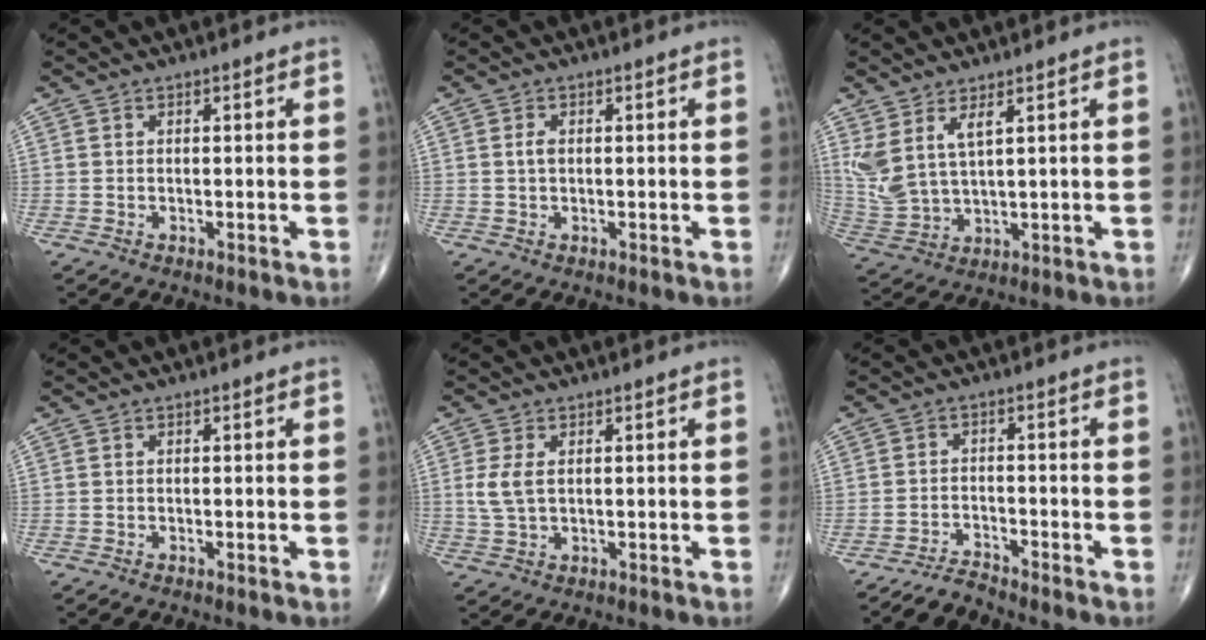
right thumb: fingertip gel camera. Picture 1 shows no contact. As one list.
[{"total": 1.5, "force": [0.2, 0.9, 1.2], "torque": [-0.023, 0.002, 0.002]}, {"total": 8.3, "force": [4.0, 3.1, 6.6], "torque": [-0.150, -0.022, 0.094]}, {"total": 0.0}, {"total": 4.1, "force": [0.7, 2.3, 3.3], "torque": [-0.082, 0.001, 0.016]}, {"total": 2.9, "force": [-2.9, 0.1, 0.0], "torque": [-0.002, 0.008, -0.057]}]